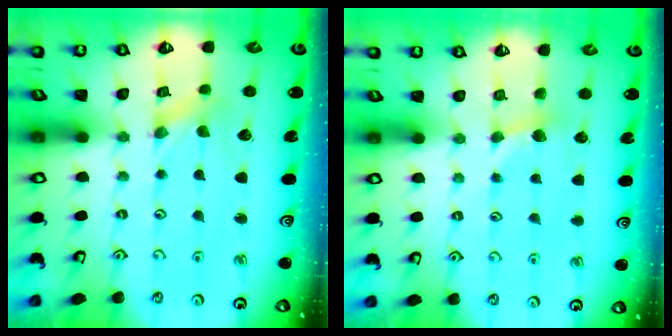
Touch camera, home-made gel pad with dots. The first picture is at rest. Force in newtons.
{"total": 3.6, "press": 3.6, "slide": 0.6}